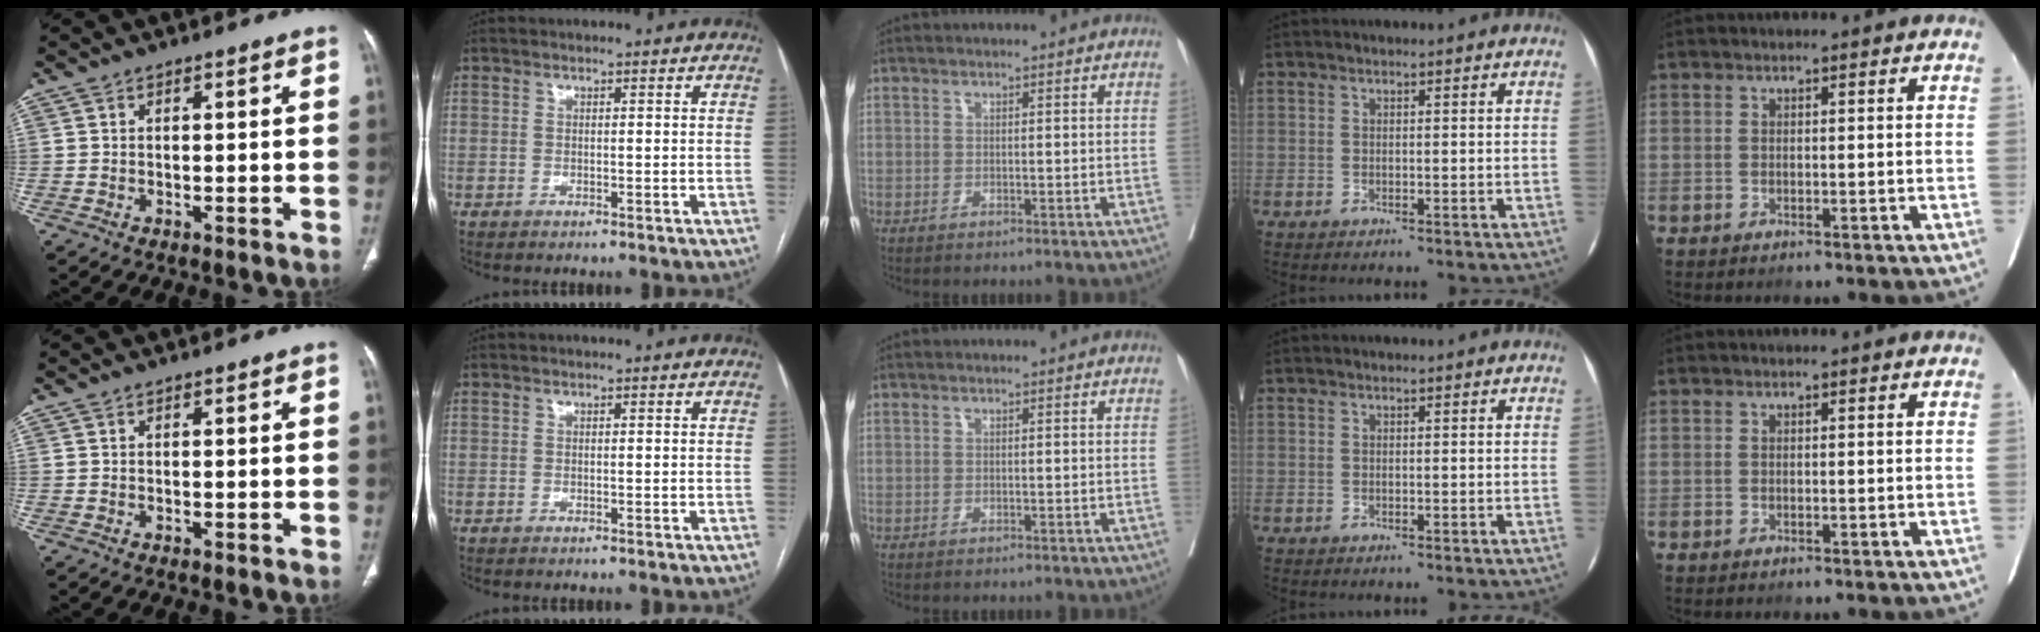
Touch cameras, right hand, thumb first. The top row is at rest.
{}